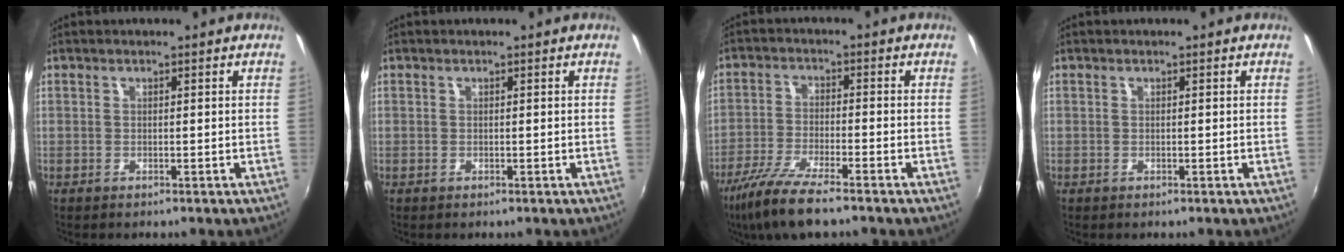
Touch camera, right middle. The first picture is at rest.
{"total": 0.0}
{"total": 10.2, "force": [-7.7, 1.4, 6.5], "torque": [-0.147, -0.028, -0.147]}
{"total": 0.0}